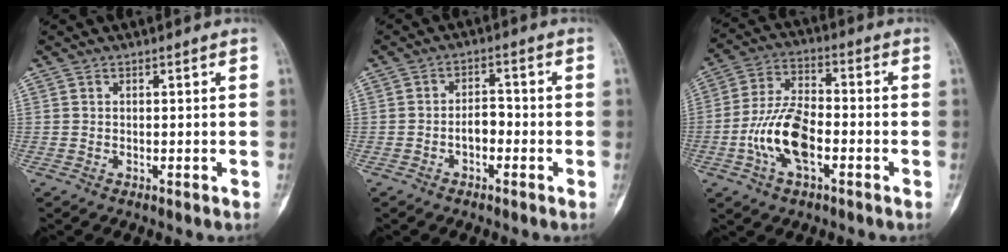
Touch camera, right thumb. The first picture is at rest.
{"total": 3.4, "force": [-1.3, 2.0, 2.4], "torque": [-0.026, 0.019, -0.030]}
{"total": 12.0, "force": [-3.6, 5.8, 9.9], "torque": [-0.191, 0.026, -0.074]}